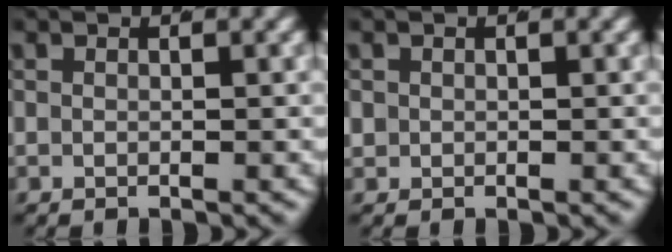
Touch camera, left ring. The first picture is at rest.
{"total": 1.1, "force": [-0.1, 1.1, 0.3], "torque": [-0.016, -0.009, 0.005]}